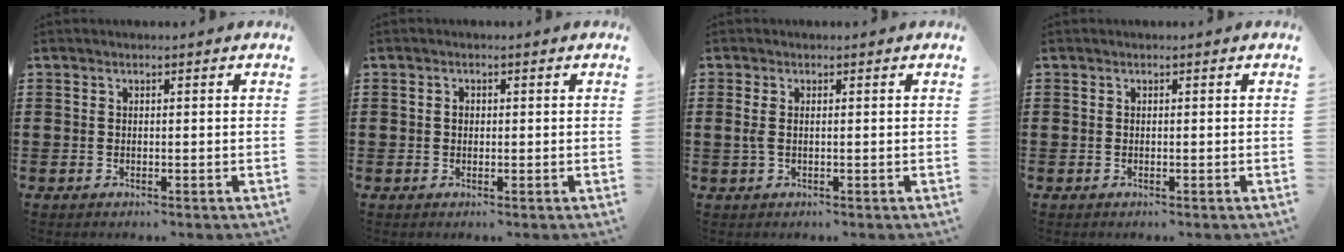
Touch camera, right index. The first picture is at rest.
{"total": 0.9, "force": [0.1, 0.7, 0.6], "torque": [-0.013, 0.004, 0.001]}
{"total": 1.5, "force": [0.0, 0.6, 1.3], "torque": [-0.035, 0.001, -0.003]}
{"total": 0.0}